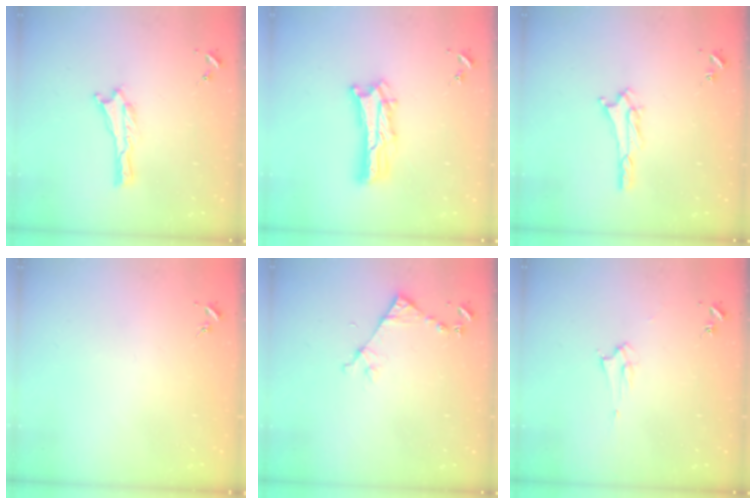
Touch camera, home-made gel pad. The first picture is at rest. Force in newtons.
{"total": 7.3, "press": 7.3, "slide": 0.7}
{"total": 2.4, "press": 2.4, "slide": 0.4}
{"total": 0.0}
{"total": 4.5, "press": 4.5, "slide": 0.3}
{"total": 2.1, "press": 2.1, "slide": 0.2}